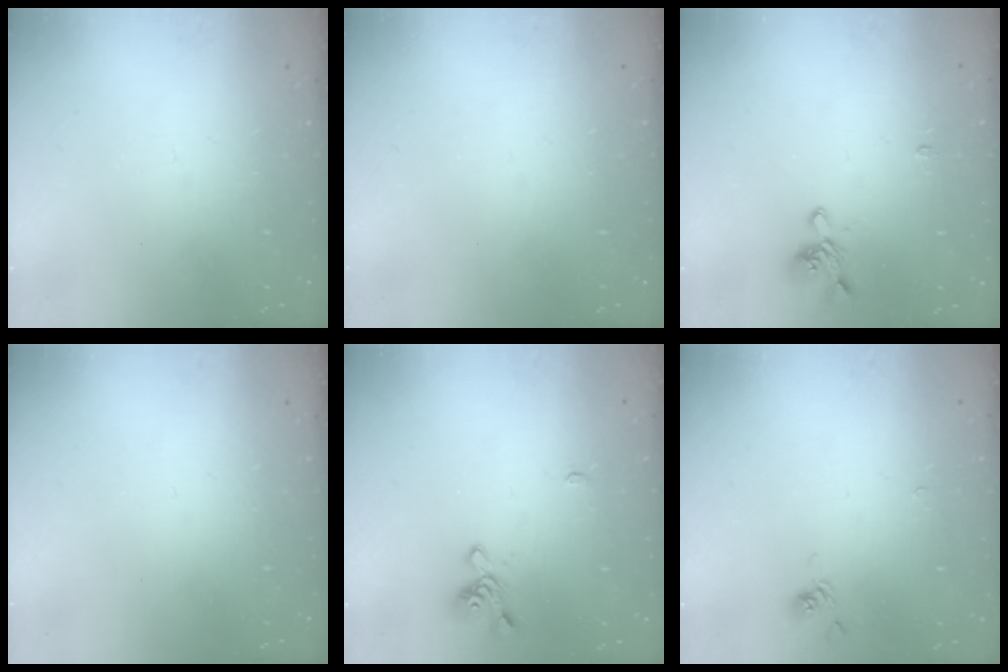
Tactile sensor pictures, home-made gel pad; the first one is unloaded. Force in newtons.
{"total": 0.0}
{"total": 1.5, "press": 1.3, "slide": 0.8}
{"total": 0.0}
{"total": 1.5, "press": 1.1, "slide": 1.0}
{"total": 2.9, "press": 2.8, "slide": 0.5}